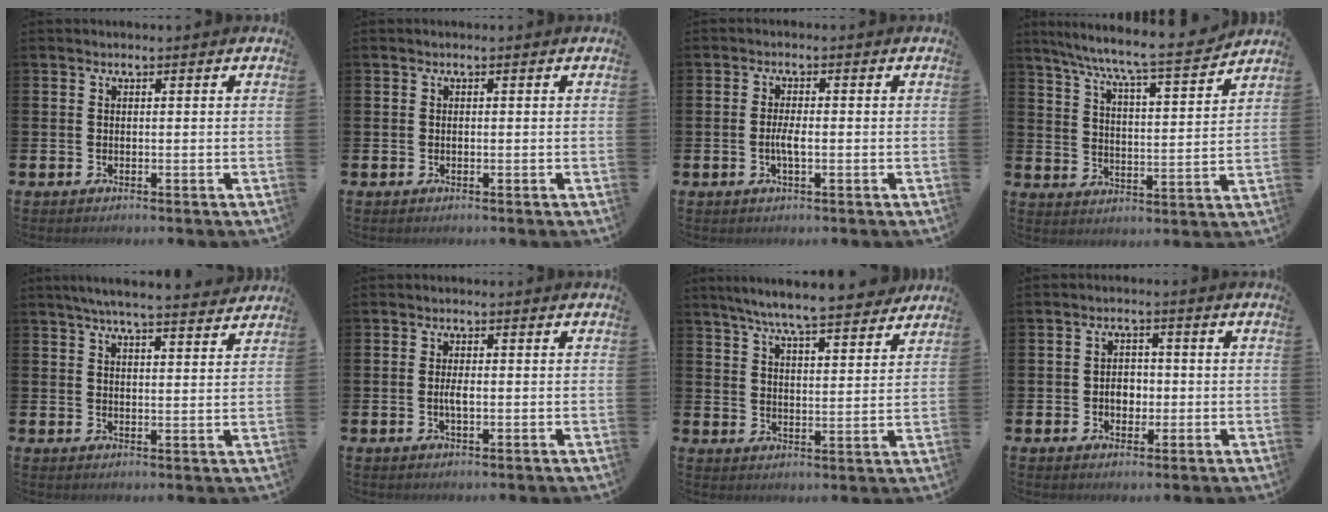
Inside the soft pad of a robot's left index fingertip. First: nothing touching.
{"total": 0.0}
{"total": 2.4, "force": [-0.5, 0.7, 2.2], "torque": [-0.038, -0.001, -0.010]}
{"total": 8.2, "force": [7.6, 0.0, 3.0], "torque": [-0.092, -0.056, 0.130]}
{"total": 5.6, "force": [5.3, 0.0, 1.8], "torque": [-0.039, -0.025, 0.092]}
{"total": 2.0, "force": [-0.2, 0.7, 1.9], "torque": [-0.033, 0.000, -0.005]}
{"total": 7.7, "force": [7.2, 0.4, 2.5], "torque": [-0.070, -0.041, 0.127]}
{"total": 3.1, "force": [-0.5, 2.4, 2.0], "torque": [-0.022, -0.001, -0.017]}